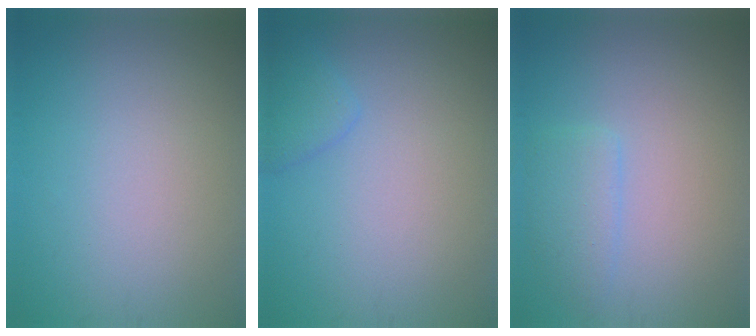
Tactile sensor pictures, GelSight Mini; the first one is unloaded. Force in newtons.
{"total": 1.5, "press": 1.5, "slide": 0.1}
{"total": 2.1, "press": 2.1, "slide": 0.2}